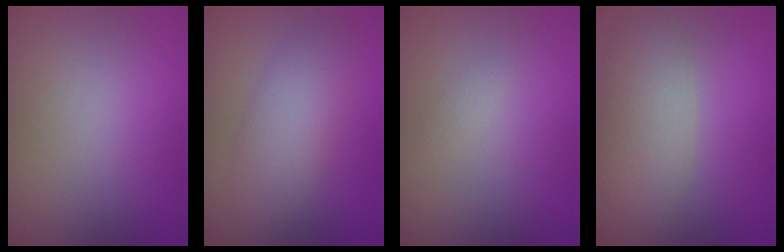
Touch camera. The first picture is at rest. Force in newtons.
{"total": 4.4, "press": 4.4, "slide": 0.2}
{"total": 0.6, "press": 0.6, "slide": 0.1}
{"total": 5.0, "press": 5.0, "slide": 0.3}